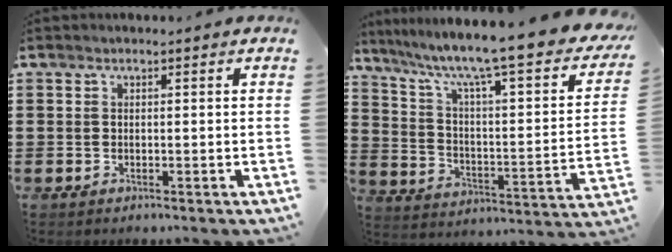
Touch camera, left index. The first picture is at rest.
{"total": 9.2, "force": [7.0, 0.3, 5.9], "torque": [-0.135, -0.061, 0.105]}